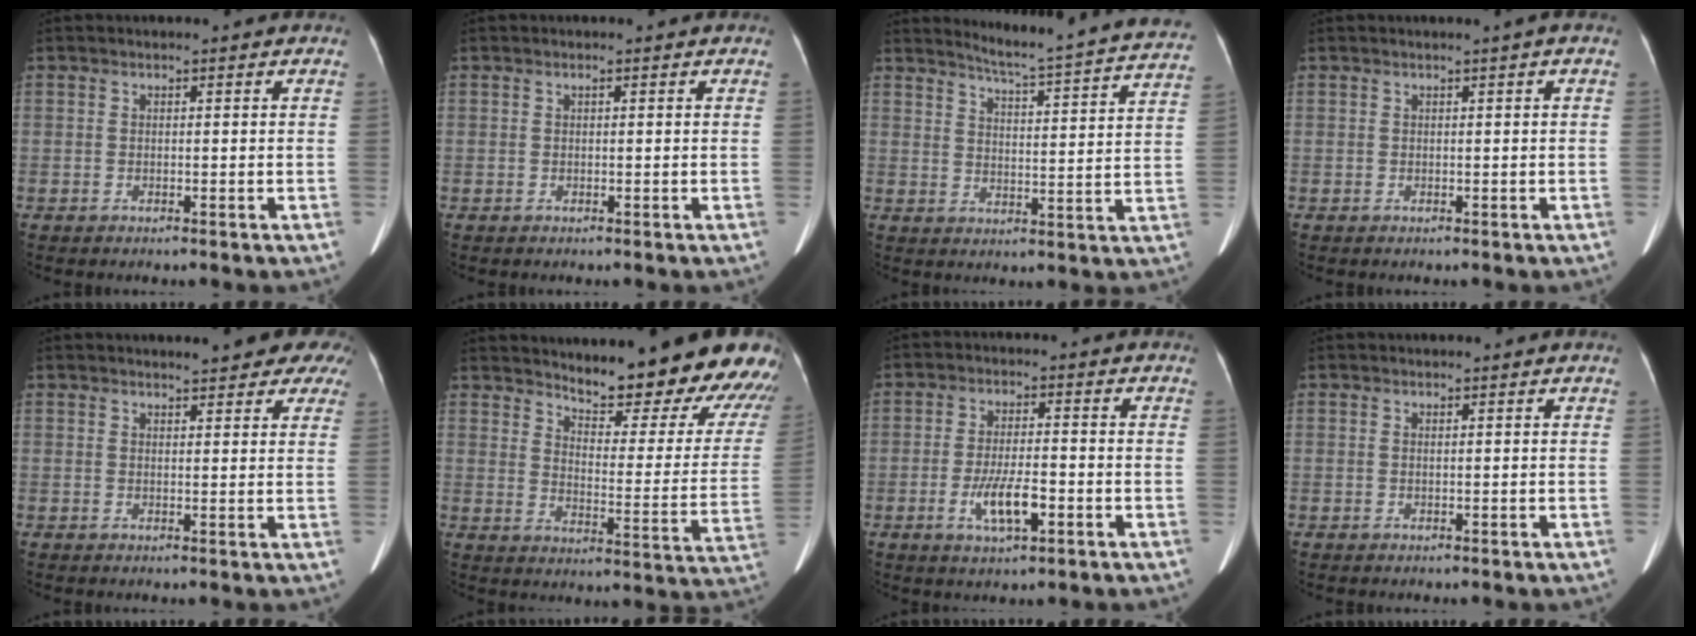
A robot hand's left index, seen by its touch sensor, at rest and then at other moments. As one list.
[{"total": 0.0}, {"total": 21.6, "force": [20.4, -0.6, 7.0], "torque": [-0.108, -0.082, 0.241]}, {"total": 0.6, "force": [0.1, -0.1, 0.5], "torque": [-0.007, 0.002, 0.003]}, {"total": 9.1, "force": [7.1, 2.7, 4.9], "torque": [-0.042, 0.003, 0.069]}, {"total": 23.3, "force": [21.0, 3.6, 9.5], "torque": [-0.113, -0.091, 0.251]}, {"total": 6.5, "force": [-2.3, 1.7, 5.8], "torque": [-0.114, -0.004, -0.038]}, {"total": 0.0}]